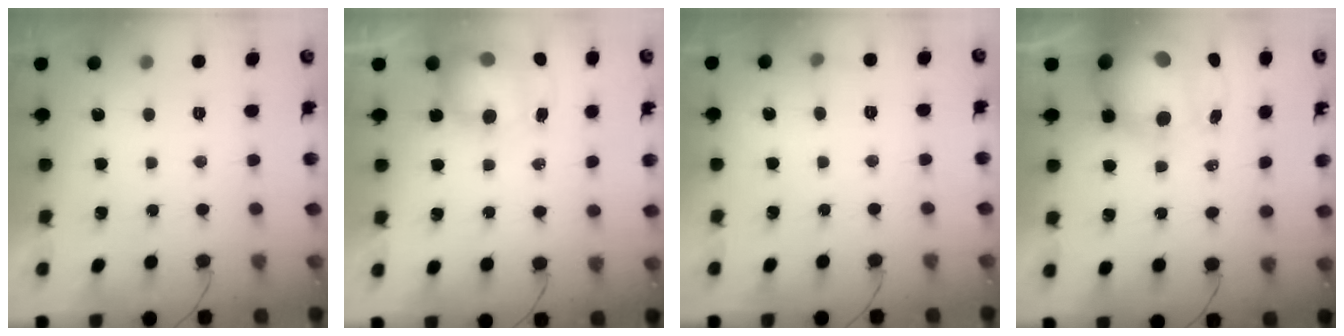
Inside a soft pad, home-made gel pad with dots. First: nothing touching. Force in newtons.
{"total": 8.1, "press": 8.0, "slide": 1.7}
{"total": 4.0, "press": 4.0, "slide": 0.5}
{"total": 13.6, "press": 13.2, "slide": 3.2}